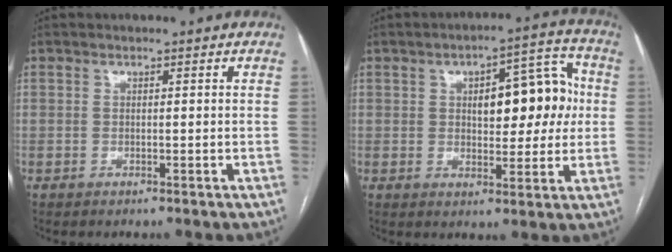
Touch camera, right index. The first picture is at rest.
{"total": 11.1, "force": [1.5, 4.5, 10.0], "torque": [-0.127, 0.034, 0.027]}